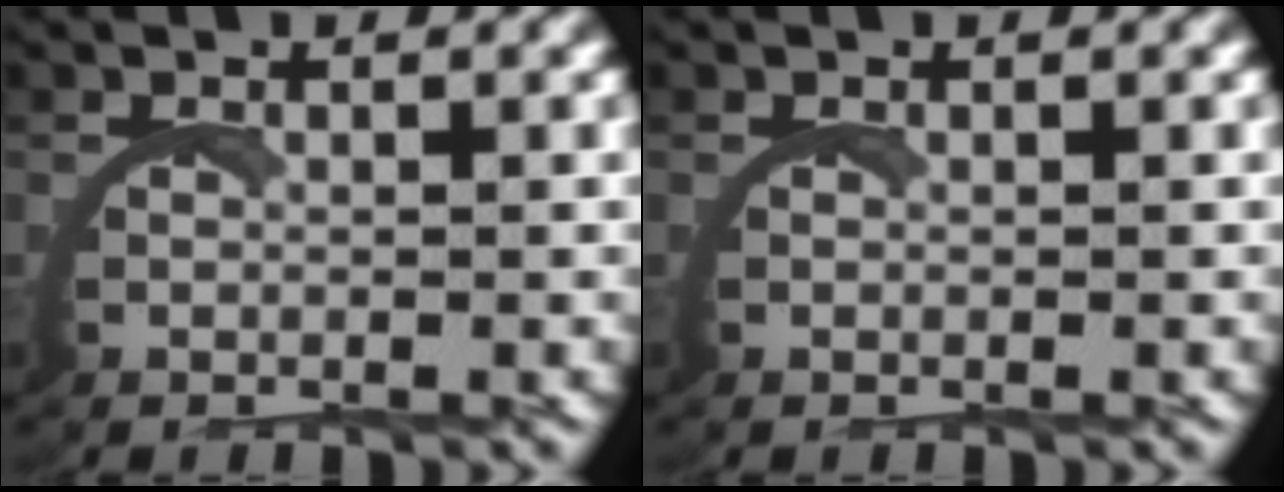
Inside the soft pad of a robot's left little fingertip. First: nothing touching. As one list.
[{"total": 0.0}]